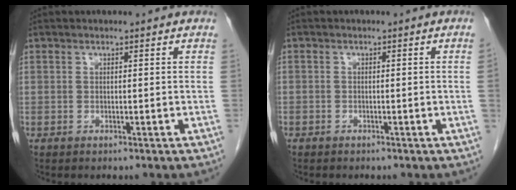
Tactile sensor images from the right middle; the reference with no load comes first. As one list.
[{"total": 0.6, "force": [-0.4, 0.0, 0.4], "torque": [-0.009, 0.003, -0.007]}]